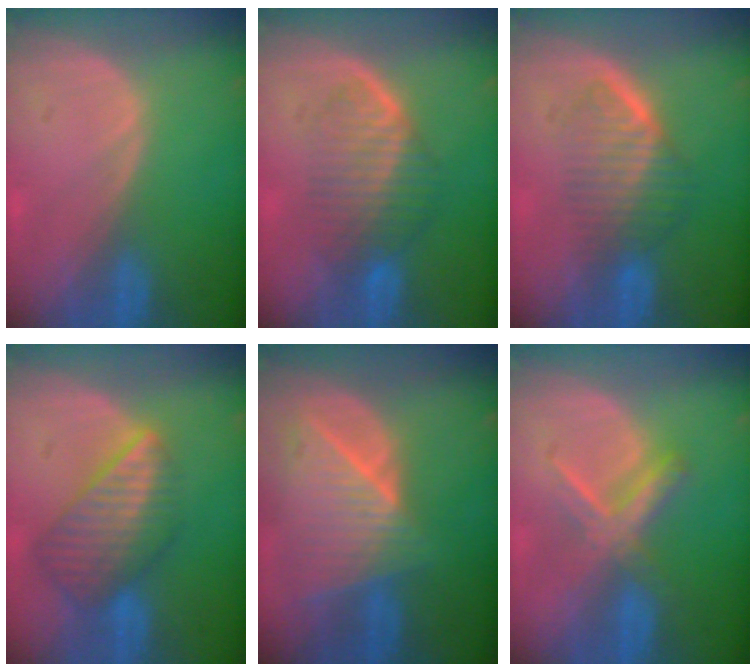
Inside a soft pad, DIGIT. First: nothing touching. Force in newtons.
{"total": 6.8, "press": 6.5, "slide": 1.8}
{"total": 6.6, "press": 5.9, "slide": 2.9}
{"total": 8.4, "press": 7.5, "slide": 3.8}
{"total": 9.2, "press": 8.2, "slide": 4.1}
{"total": 5.5, "press": 5.4, "slide": 1.1}